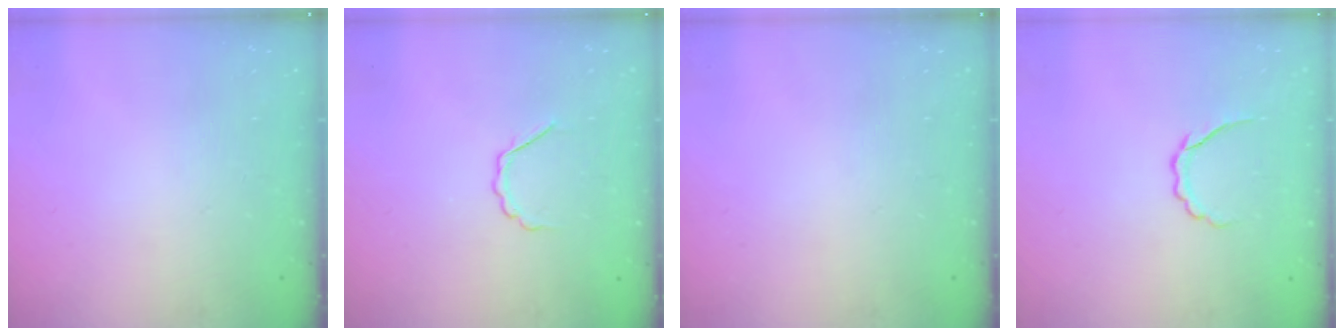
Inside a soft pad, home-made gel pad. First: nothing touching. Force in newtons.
{"total": 3.5, "press": 3.4, "slide": 0.7}
{"total": 0.0}
{"total": 4.3, "press": 4.2, "slide": 0.8}